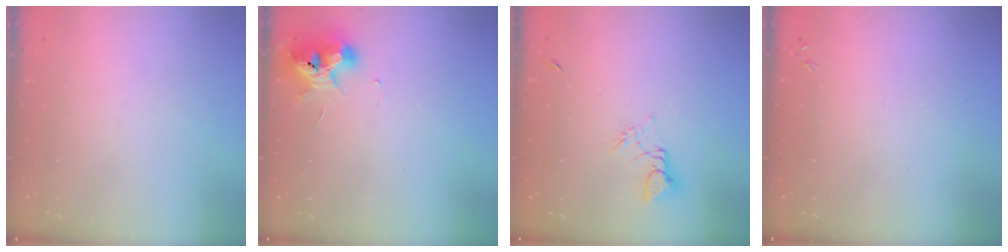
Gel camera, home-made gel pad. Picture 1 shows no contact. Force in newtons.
{"total": 11.4, "press": 11.3, "slide": 1.9}
{"total": 4.3, "press": 4.3, "slide": 0.5}
{"total": 0.0}